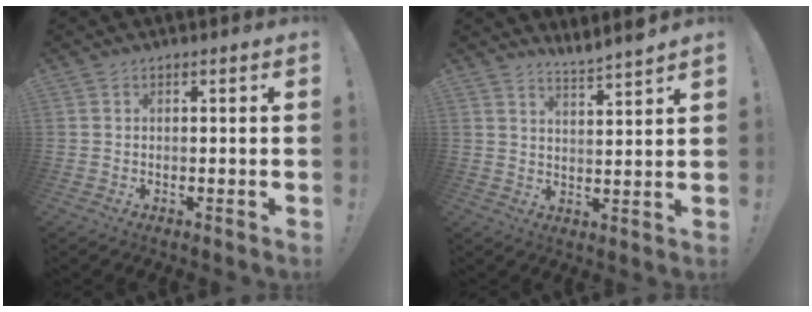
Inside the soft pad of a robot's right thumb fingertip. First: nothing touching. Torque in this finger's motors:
{"motor_torque": [-0.02, 0.02, -0.27, 0.35, -0.02]}